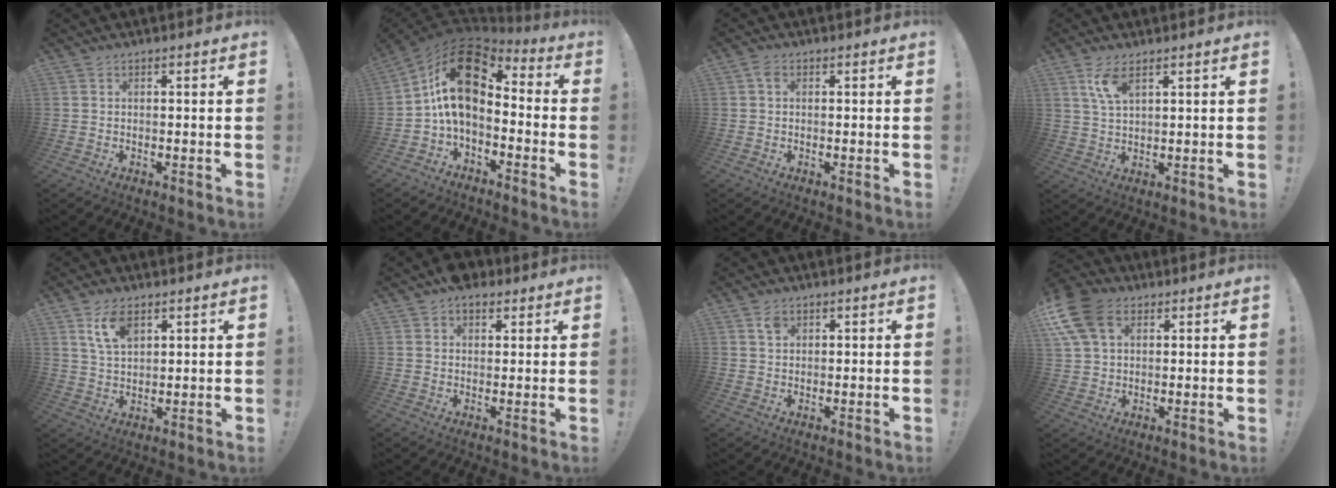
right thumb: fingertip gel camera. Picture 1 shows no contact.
{"total": 16.9, "force": [3.4, 9.7, 13.4], "torque": [-0.247, -0.010, 0.060]}
{"total": 1.9, "force": [0.4, 1.3, 1.3], "torque": [-0.027, 0.005, 0.007]}
{"total": 6.4, "force": [3.4, 2.3, 4.9], "torque": [-0.091, -0.007, 0.060]}
{"total": 8.0, "force": [4.3, 3.9, 5.5], "torque": [-0.099, -0.010, 0.079]}
{"total": 5.4, "force": [3.6, 3.4, 2.0], "torque": [-0.029, -0.010, 0.067]}
{"total": 2.4, "force": [1.5, 1.6, 1.0], "torque": [-0.013, -0.002, 0.026]}
{"total": 14.3, "force": [5.9, 9.7, 8.8], "torque": [-0.175, -0.019, 0.112]}